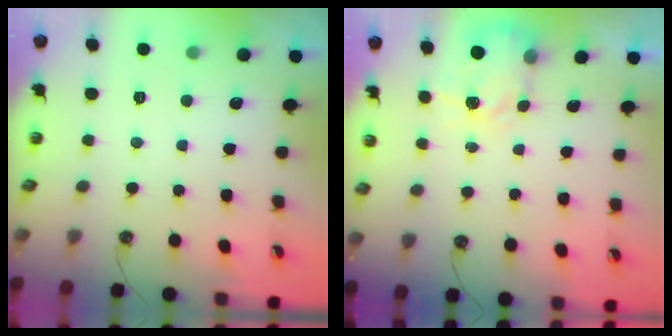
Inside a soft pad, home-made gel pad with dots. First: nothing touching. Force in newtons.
{"total": 4.0, "press": 3.9, "slide": 0.7}